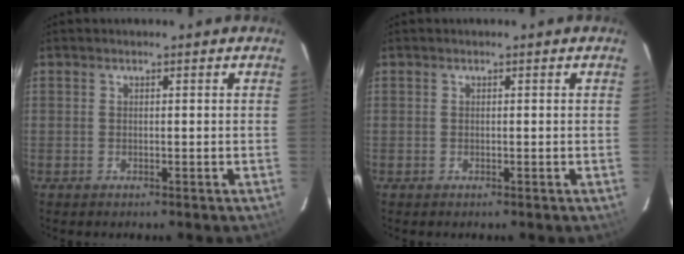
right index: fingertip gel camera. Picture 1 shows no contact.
{"total": 0.0}